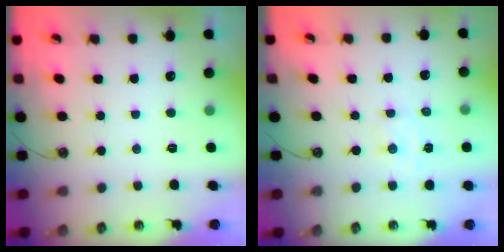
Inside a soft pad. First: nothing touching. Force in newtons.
{"total": 5.6, "press": 5.5, "slide": 0.4}